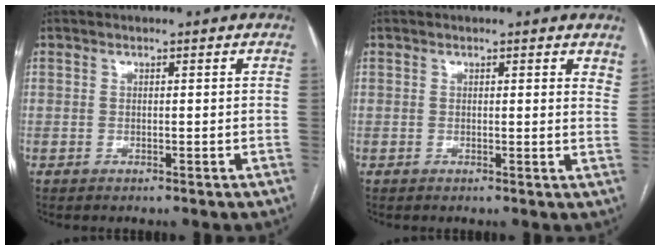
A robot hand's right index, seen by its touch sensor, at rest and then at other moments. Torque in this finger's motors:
{"motor_torque": [-0.16, -0.05, -0.01, 0.00]}